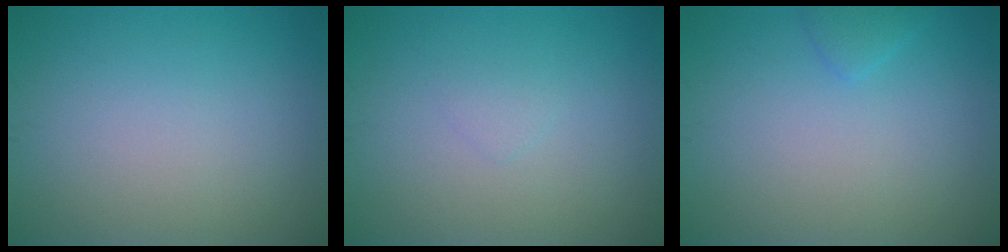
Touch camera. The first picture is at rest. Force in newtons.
{"total": 0.6, "press": 0.6, "slide": 0.0}
{"total": 1.0, "press": 1.0, "slide": 0.1}